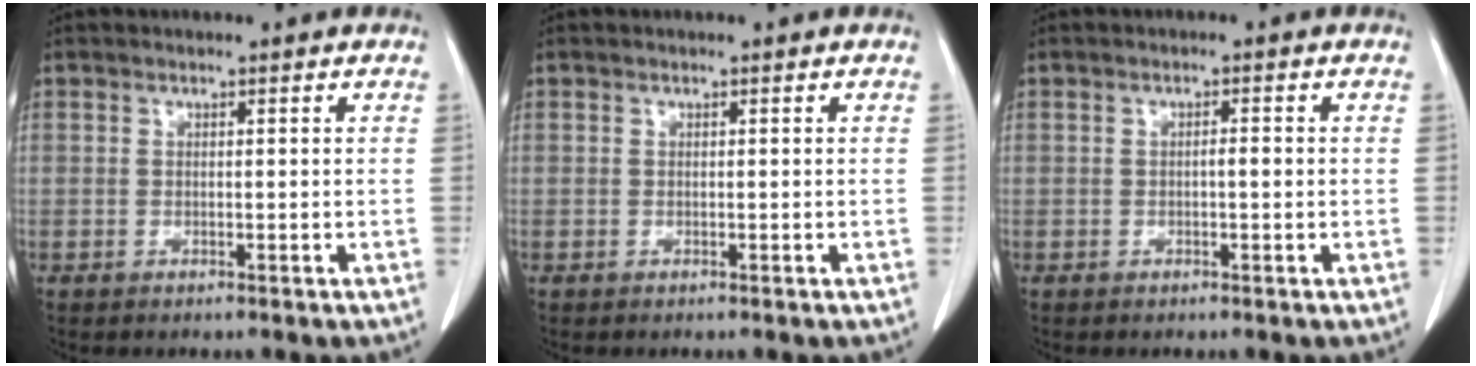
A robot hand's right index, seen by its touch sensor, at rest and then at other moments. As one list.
[{"total": 0.0}, {"total": 1.3, "force": [-0.2, 0.2, 1.3], "torque": [-0.020, 0.003, -0.003]}]